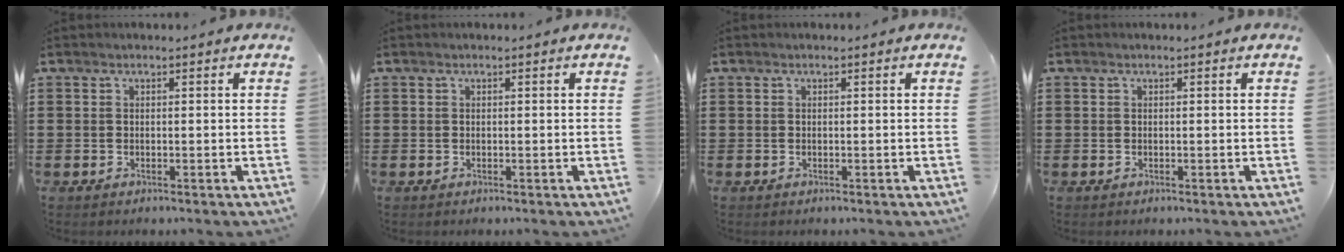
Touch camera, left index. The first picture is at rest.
{"total": 0.0}
{"total": 0.0}
{"total": 0.0}